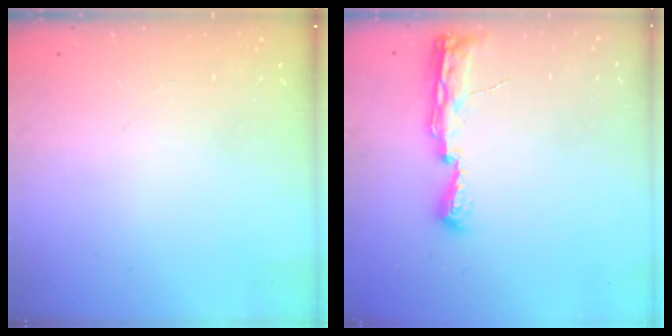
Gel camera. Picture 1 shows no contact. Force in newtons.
{"total": 7.9, "press": 7.8, "slide": 0.8}